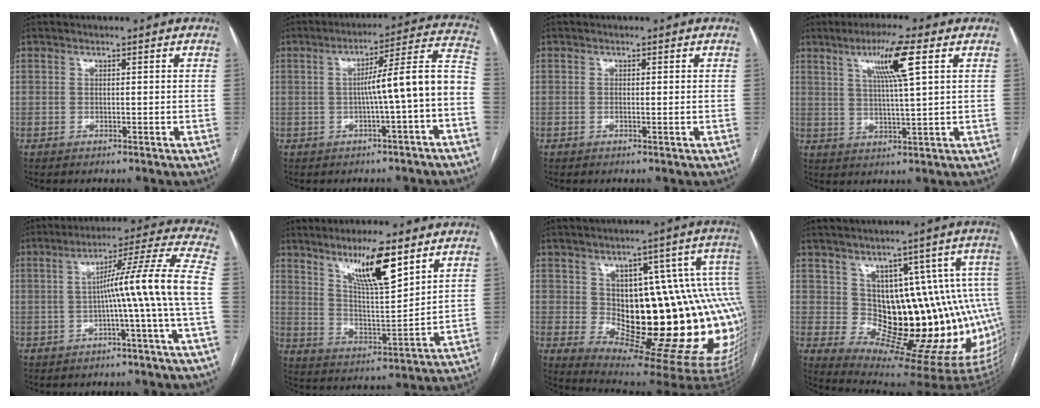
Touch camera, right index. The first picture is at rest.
{"total": 11.0, "force": [-2.4, -0.7, 10.7], "torque": [-0.143, 0.035, -0.035]}
{"total": 0.6, "force": [0.1, 0.2, 0.6], "torque": [-0.013, 0.001, 0.004]}
{"total": 8.6, "force": [3.7, -0.2, 7.7], "torque": [-0.138, 0.005, 0.065]}
{"total": 11.5, "force": [-1.8, -2.7, 11.0], "torque": [-0.155, 0.021, -0.026]}
{"total": 11.5, "force": [7.3, 1.4, 8.8], "torque": [-0.153, -0.006, 0.130]}
{"total": 23.8, "force": [-1.0, 7.8, 22.5], "torque": [-0.190, 0.030, 0.015]}
{"total": 16.8, "force": [1.0, 8.0, 14.8], "torque": [-0.145, 0.027, 0.036]}